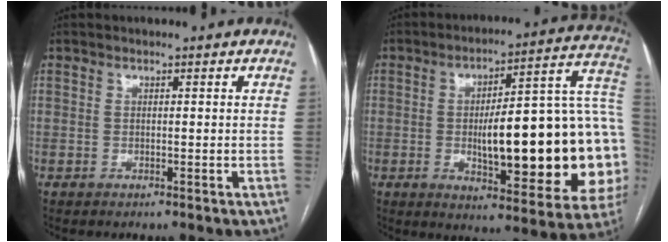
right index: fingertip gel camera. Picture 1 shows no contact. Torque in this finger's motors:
{"motor_torque": [1.50, -0.64, 1.05, 0.21]}